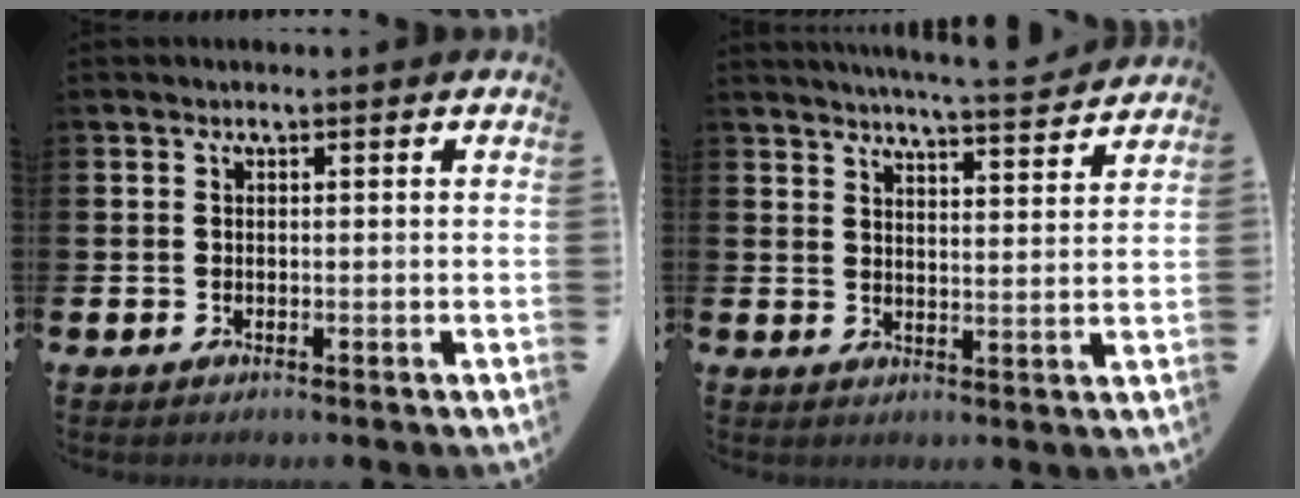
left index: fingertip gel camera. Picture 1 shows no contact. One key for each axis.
{"total": 5.6, "fx": 5.5, "fy": -0.6, "fz": 1.0, "tx": -0.024, "ty": -0.039, "tz": 0.094}